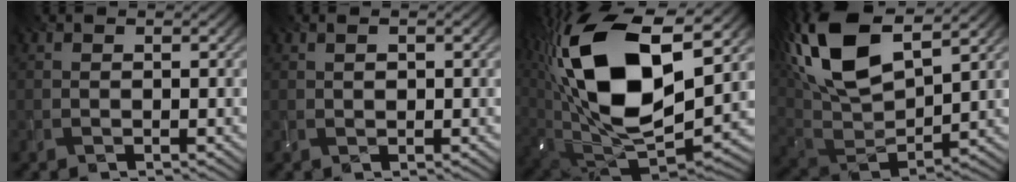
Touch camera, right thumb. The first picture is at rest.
{"total": 1.1, "force": [0.1, 0.5, 1.0], "torque": [-0.021, 0.001, 0.003]}
{"total": 20.4, "force": [5.3, 11.7, 15.9], "torque": [-0.349, -0.009, 0.105]}
{"total": 17.0, "force": [7.9, 7.8, 12.9], "torque": [-0.313, 0.029, 0.144]}